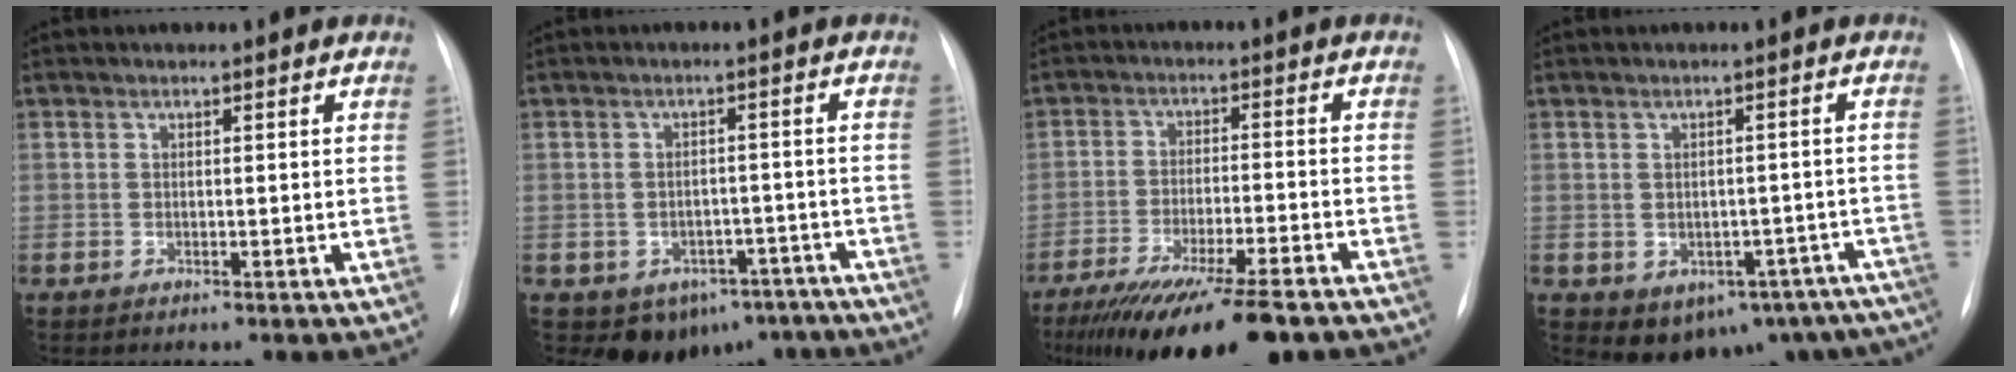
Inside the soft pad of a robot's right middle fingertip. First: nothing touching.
{"total": 9.6, "force": [-6.3, 6.6, 3.0], "torque": [-0.027, 0.020, -0.072]}
{"total": 17.5, "force": [-13.5, 2.0, 11.0], "torque": [-0.164, -0.032, -0.209]}
{"total": 14.2, "force": [-8.9, 9.3, 5.9], "torque": [-0.080, 0.020, -0.091]}